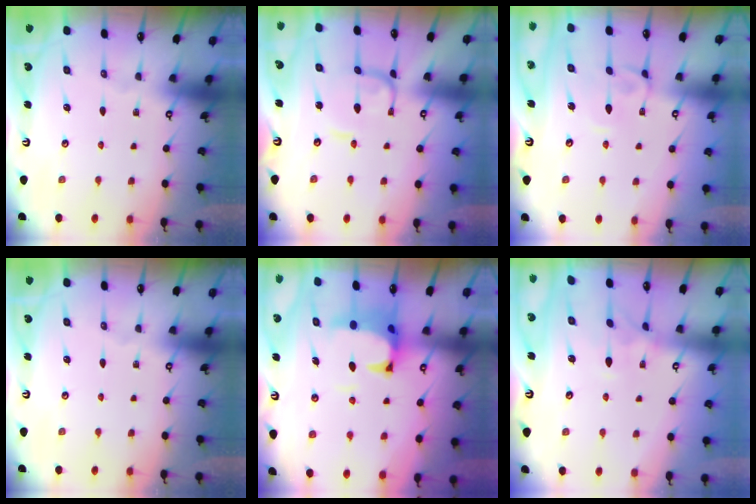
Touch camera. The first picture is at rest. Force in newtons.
{"total": 1.0, "press": 0.9, "slide": 0.4}
{"total": 3.0, "press": 3.0, "slide": 0.4}
{"total": 0.0}
{"total": 2.6, "press": 2.3, "slide": 1.1}
{"total": 1.2, "press": 0.8, "slide": 0.9}